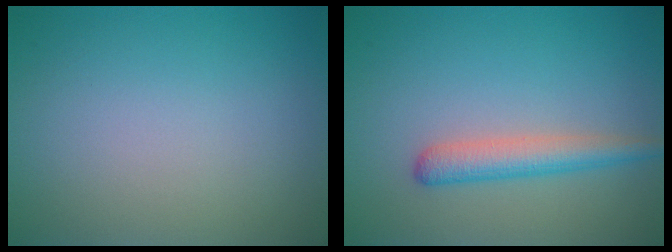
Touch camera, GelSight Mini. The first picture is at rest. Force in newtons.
{"total": 2.9, "press": 2.9, "slide": 0.1}